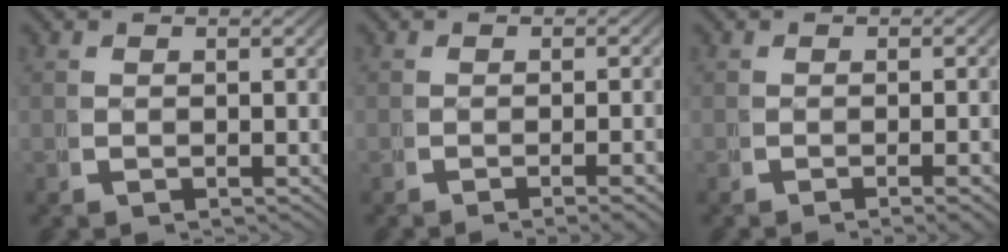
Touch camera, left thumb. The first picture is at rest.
{"total": 2.8, "force": [-1.9, 0.2, 2.0], "torque": [-0.028, 0.002, -0.032]}
{"total": 2.5, "force": [-1.6, 0.2, 1.9], "torque": [-0.026, 0.002, -0.028]}